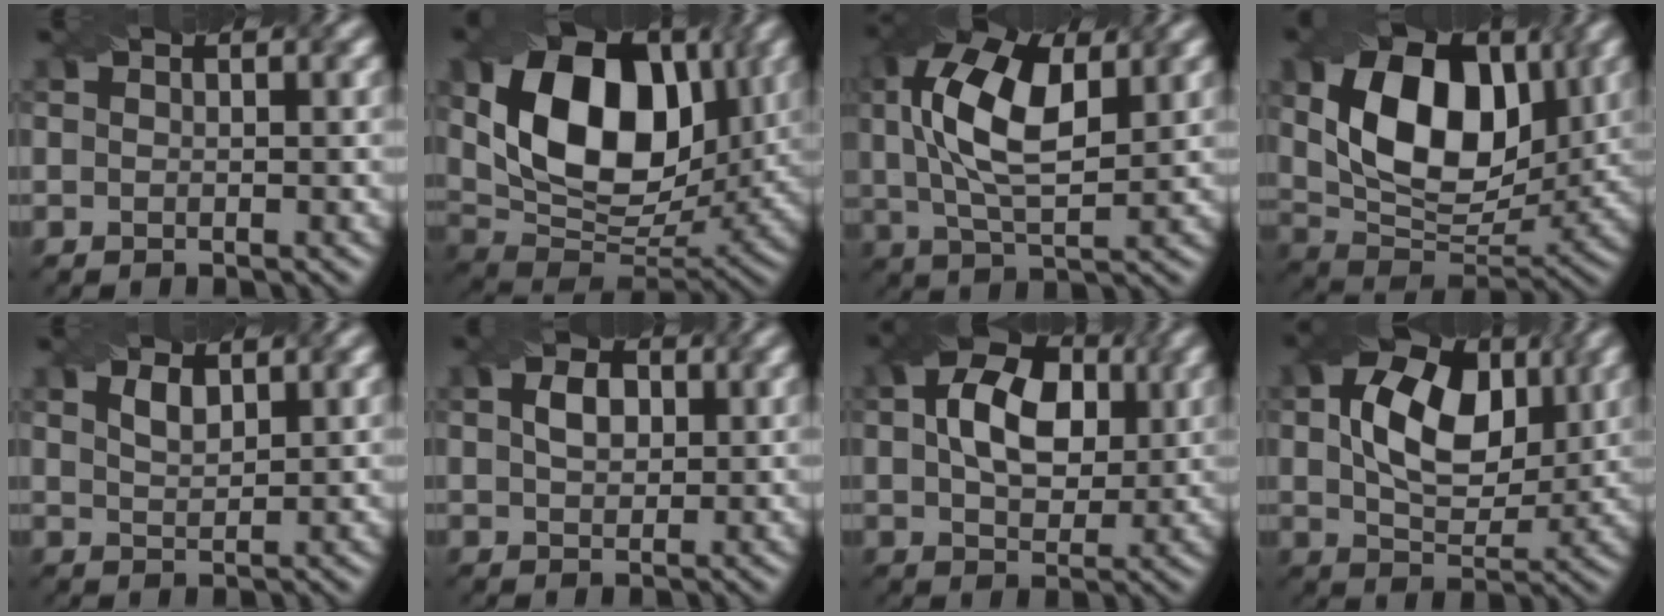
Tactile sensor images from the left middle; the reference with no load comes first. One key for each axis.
{"total": 13.5, "fx": 3.2, "fy": 8.8, "fz": 9.7, "tx": -0.162, "ty": 0.002, "tz": 0.052}
{"total": 9.8, "fx": 2.5, "fy": 4.7, "fz": 8.3, "tx": -0.173, "ty": 0.013, "tz": 0.040}
{"total": 11.9, "fx": 2.8, "fy": 7.5, "fz": 8.8, "tx": -0.152, "ty": -0.004, "tz": 0.049}
{"total": 1.8, "fx": 1.1, "fy": 0.8, "fz": 1.2, "tx": -0.027, "ty": 0.000, "tz": 0.025}
{"total": 2.7, "fx": 0.6, "fy": 1.8, "fz": 1.9, "tx": -0.042, "ty": 0.004, "tz": 0.013}
{"total": 8.1, "fx": 1.9, "fy": 5.3, "fz": 5.8, "tx": -0.103, "ty": 0.012, "tz": 0.026}
{"total": 9.2, "fx": 2.2, "fy": 5.6, "fz": 6.9, "tx": -0.124, "ty": 0.010, "tz": 0.037}